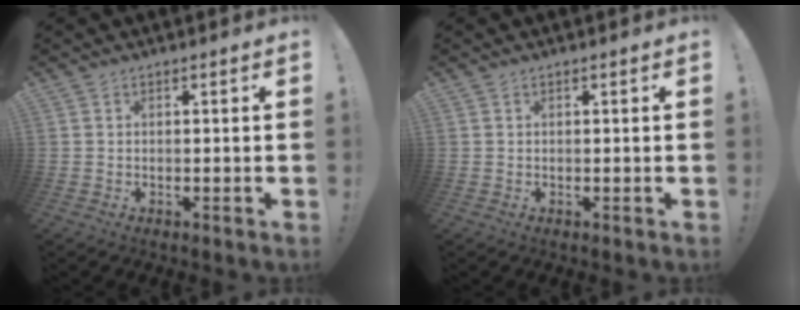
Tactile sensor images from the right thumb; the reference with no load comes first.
{"total": 0.0}